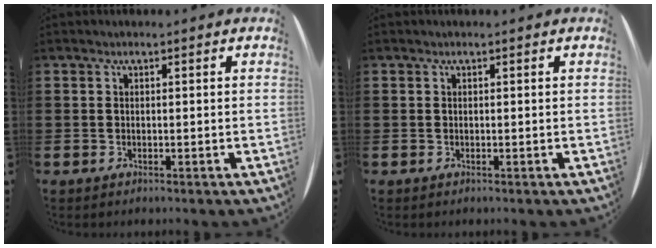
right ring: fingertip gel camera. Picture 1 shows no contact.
{"total": 0.0}